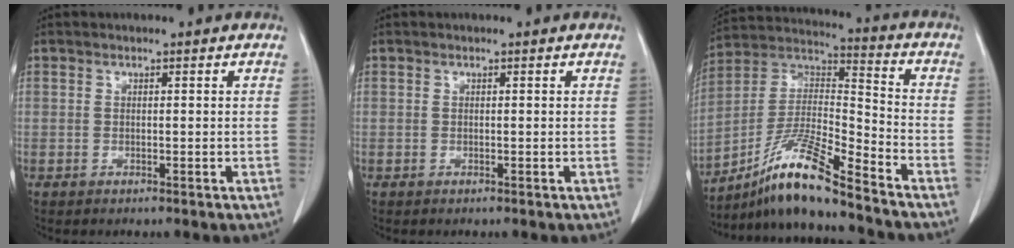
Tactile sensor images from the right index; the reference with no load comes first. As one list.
[{"total": 0.0}, {"total": 14.0, "force": [-11.1, -0.3, 8.5], "torque": [-0.163, 0.004, -0.204]}]